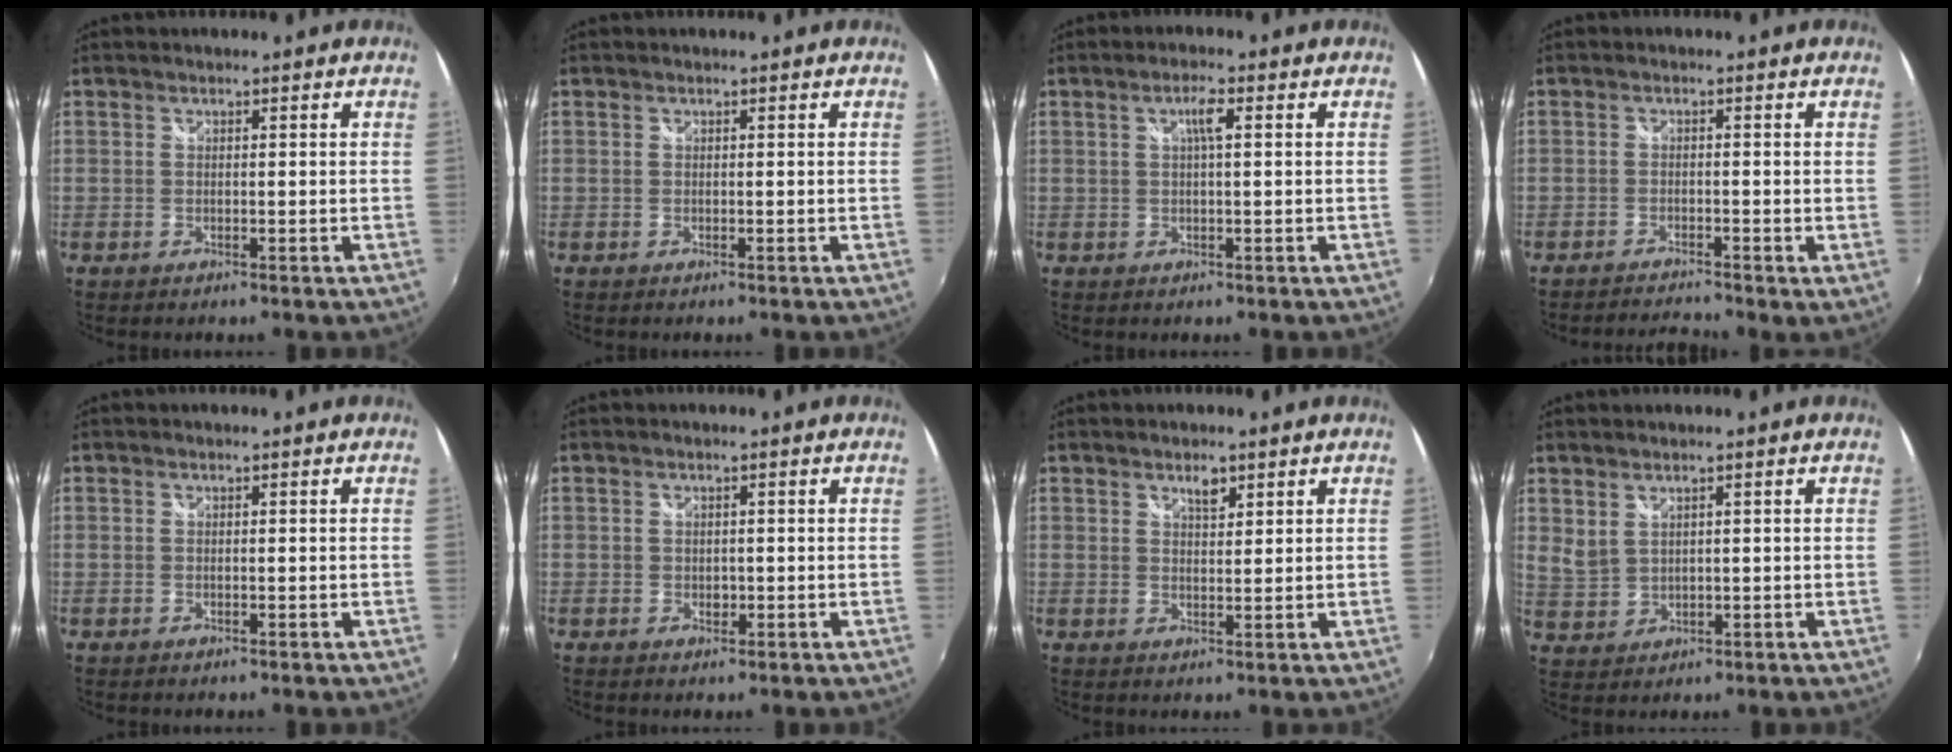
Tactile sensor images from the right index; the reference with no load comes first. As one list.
[{"total": 0.0}, {"total": 2.7, "force": [0.7, 0.2, 2.6], "torque": [-0.049, 0.006, 0.011]}, {"total": 2.4, "force": [-2.3, 0.1, 0.8], "torque": [-0.023, -0.006, -0.048]}, {"total": 0.0}, {"total": 1.2, "force": [-0.2, 1.1, 0.4], "torque": [-0.004, -0.002, -0.002]}, {"total": 2.5, "force": [1.7, 1.0, 1.5], "torque": [-0.022, 0.003, 0.030]}, {"total": 3.0, "force": [2.1, 1.6, 1.5], "torque": [-0.030, -0.002, 0.047]}]